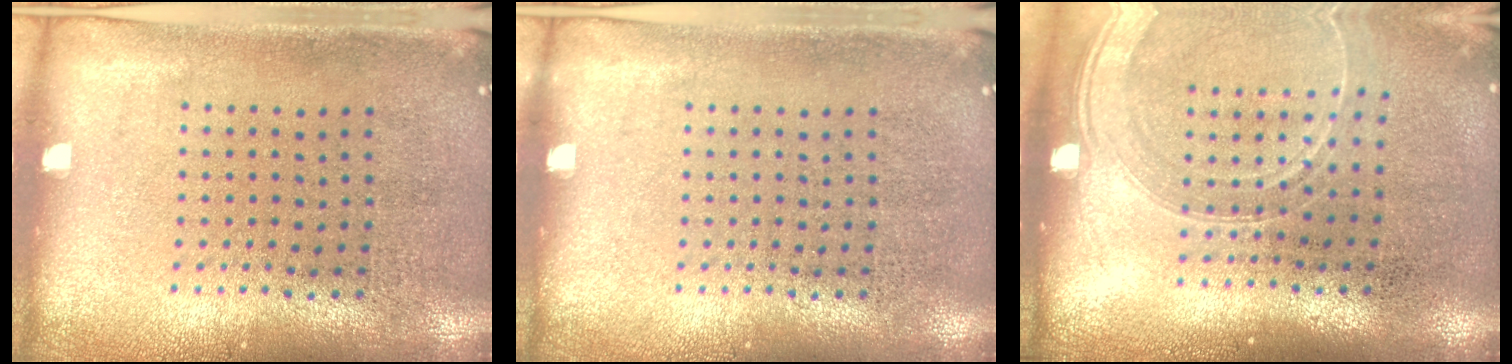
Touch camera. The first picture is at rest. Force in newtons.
{"total": 0.0}
{"total": 1.4, "press": 1.3, "slide": 0.5}